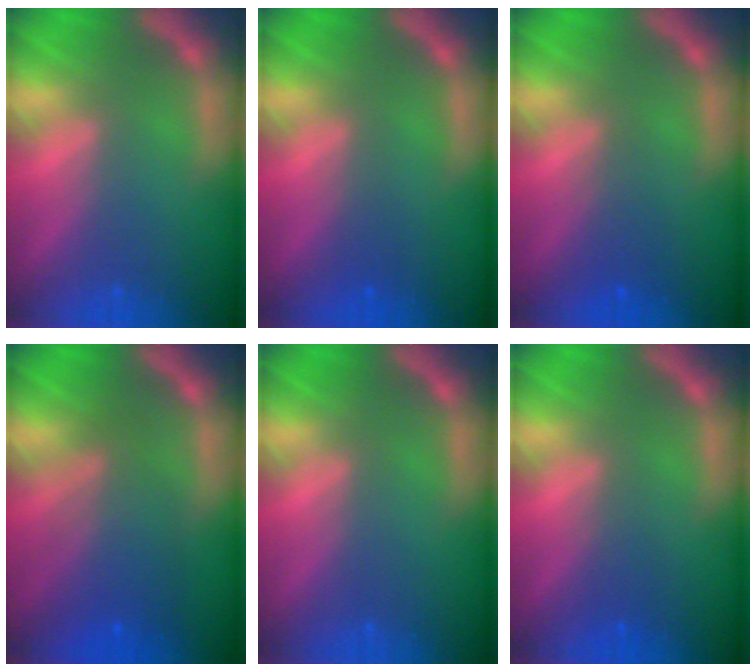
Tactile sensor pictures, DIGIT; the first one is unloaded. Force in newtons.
{"total": 0.9}
{"total": 2.0}
{"total": 6.0}
{"total": 0.0}
{"total": 1.4}